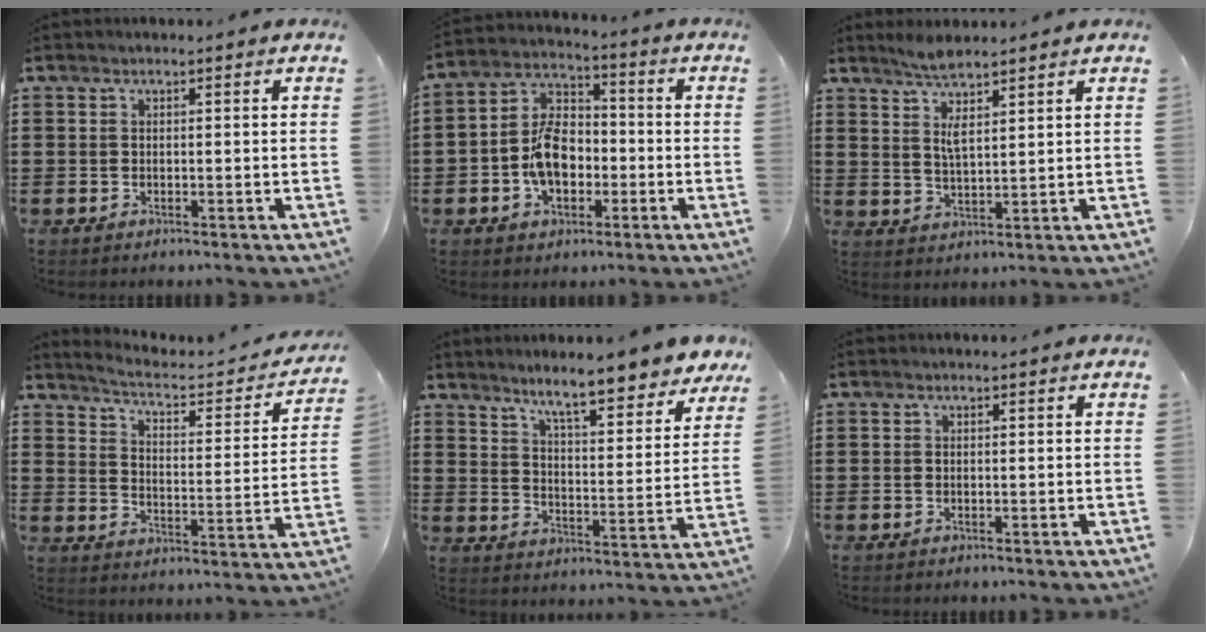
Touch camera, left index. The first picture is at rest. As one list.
[{"total": 8.8, "force": [-2.3, 5.8, 6.2], "torque": [-0.147, 0.012, -0.048]}, {"total": 4.4, "force": [3.1, 0.9, 3.0], "torque": [-0.066, 0.002, 0.055]}, {"total": 3.6, "force": [3.2, 0.3, 1.6], "torque": [-0.053, -0.029, 0.043]}, {"total": 7.7, "force": [7.0, -0.3, 3.2], "torque": [-0.081, -0.048, 0.117]}, {"total": 0.0}]